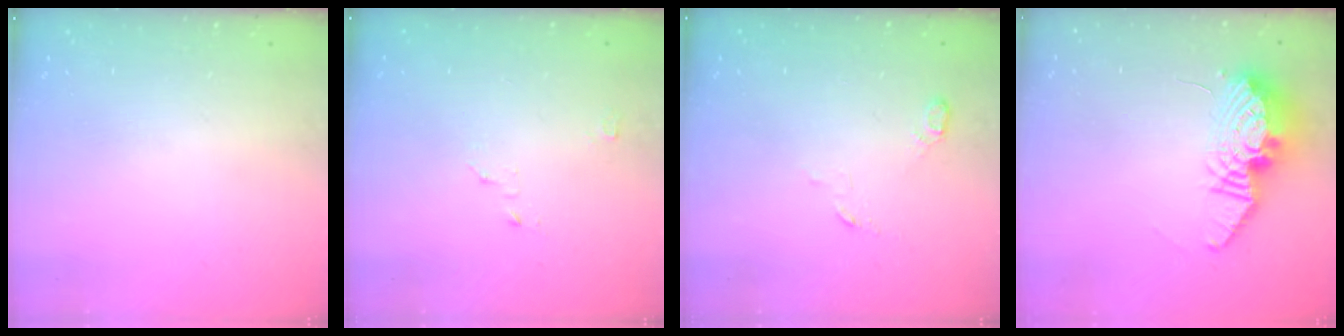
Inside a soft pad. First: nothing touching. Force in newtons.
{"total": 2.1, "press": 2.1, "slide": 0.2}
{"total": 3.2, "press": 3.1, "slide": 0.7}
{"total": 12.8, "press": 12.8, "slide": 1.4}